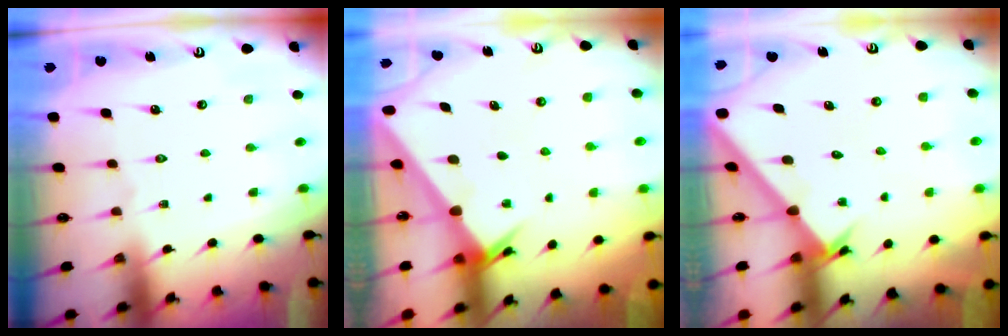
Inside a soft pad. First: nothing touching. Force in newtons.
{"total": 2.0, "press": 2.0, "slide": 0.1}
{"total": 1.8, "press": 1.8, "slide": 0.2}